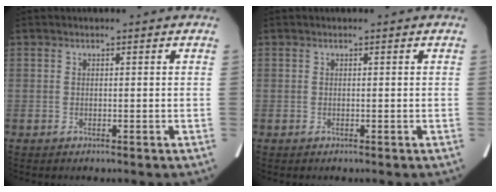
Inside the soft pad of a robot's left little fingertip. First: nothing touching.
{"total": 0.0}